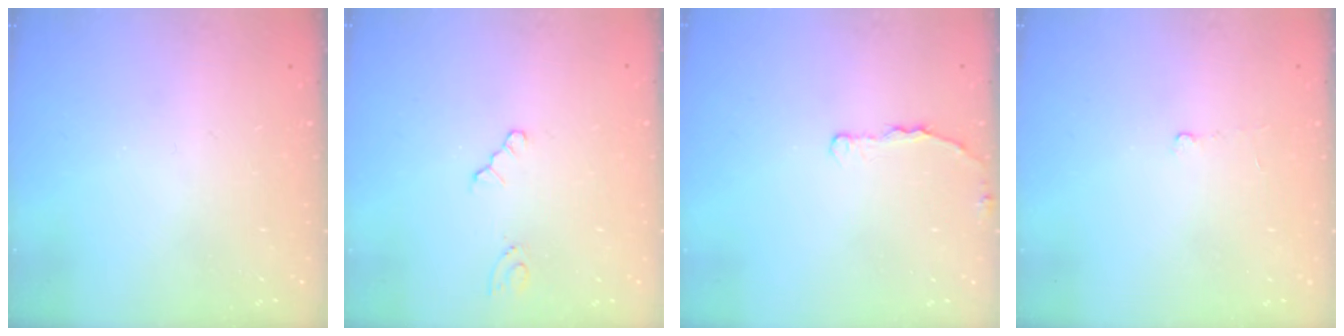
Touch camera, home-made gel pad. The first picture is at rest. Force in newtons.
{"total": 1.3, "press": 1.2, "slide": 0.2}
{"total": 2.3, "press": 2.3, "slide": 0.4}
{"total": 1.6, "press": 1.6, "slide": 0.3}